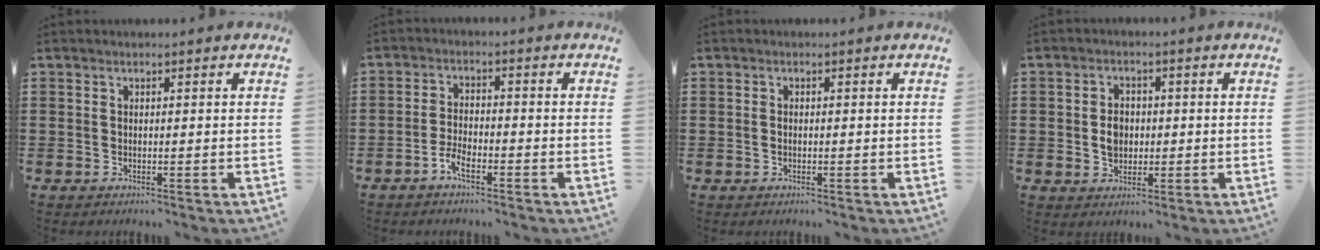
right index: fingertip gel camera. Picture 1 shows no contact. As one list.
[{"total": 3.1, "force": [-2.1, 1.1, 1.9], "torque": [-0.049, 0.000, -0.046]}, {"total": 0.6, "force": [-0.1, 0.2, 0.6], "torque": [-0.014, -0.003, -0.001]}, {"total": 3.5, "force": [-0.1, 2.7, 2.3], "torque": [-0.041, 0.003, -0.006]}]